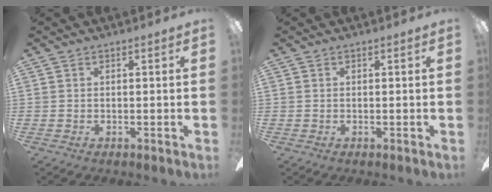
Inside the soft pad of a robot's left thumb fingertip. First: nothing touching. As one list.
[{"total": 0.0}]